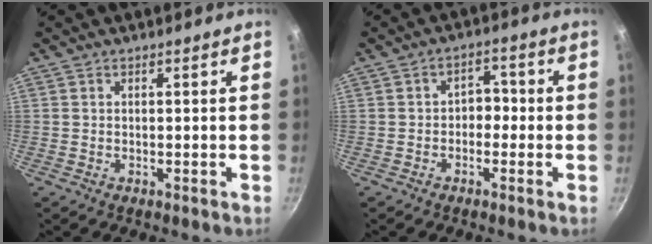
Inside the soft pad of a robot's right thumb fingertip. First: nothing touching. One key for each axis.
{"total": 3.7, "fx": -0.8, "fy": 2.9, "fz": 2.3, "tx": 0.000, "ty": 0.018, "tz": -0.020}